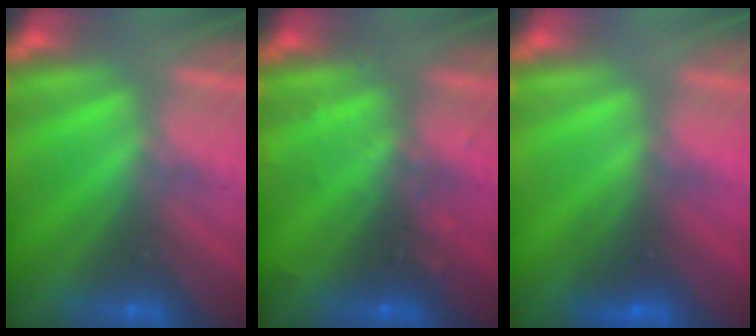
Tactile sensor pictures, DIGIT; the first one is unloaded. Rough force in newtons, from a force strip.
{"total": 2.4}
{"total": 2.7}